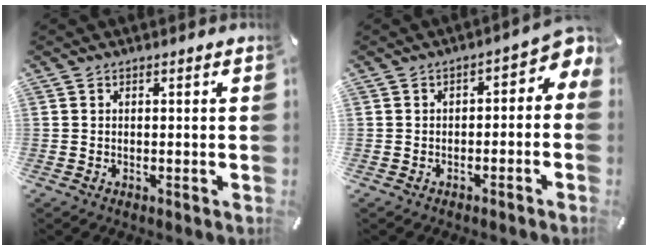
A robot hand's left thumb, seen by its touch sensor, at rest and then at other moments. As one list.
[{"total": 4.0, "force": [-0.6, 2.7, 2.9], "torque": [-0.042, -0.002, -0.020]}]